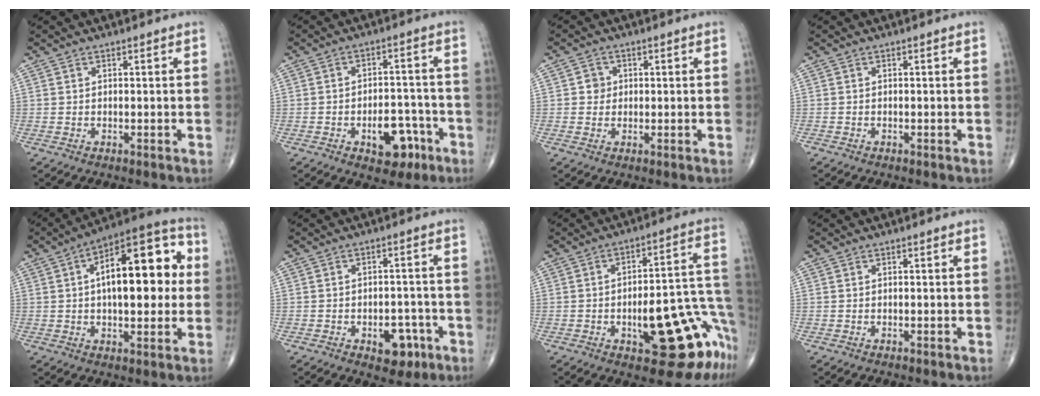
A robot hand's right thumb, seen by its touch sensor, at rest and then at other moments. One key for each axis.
{"total": 8.9, "fx": -4.1, "fy": 5.1, "fz": 6.0, "tx": -0.059, "ty": 0.036, "tz": -0.053}
{"total": 2.4, "fx": 0.2, "fy": 2.3, "fz": 0.7, "tx": 0.004, "ty": 0.004, "tz": 0.000}
{"total": 0.0}
{"total": 19.9, "fx": 2.6, "fy": 8.9, "fz": 17.6, "tx": -0.230, "ty": 0.029, "tz": 0.029}
{"total": 7.7, "fx": -3.4, "fy": 4.6, "fz": 5.1, "tx": -0.038, "ty": 0.025, "tz": -0.038}
{"total": 20.2, "fx": -7.8, "fy": 7.0, "fz": 17.2, "tx": -0.145, "ty": 0.064, "tz": -0.084}
{"total": 0.0}